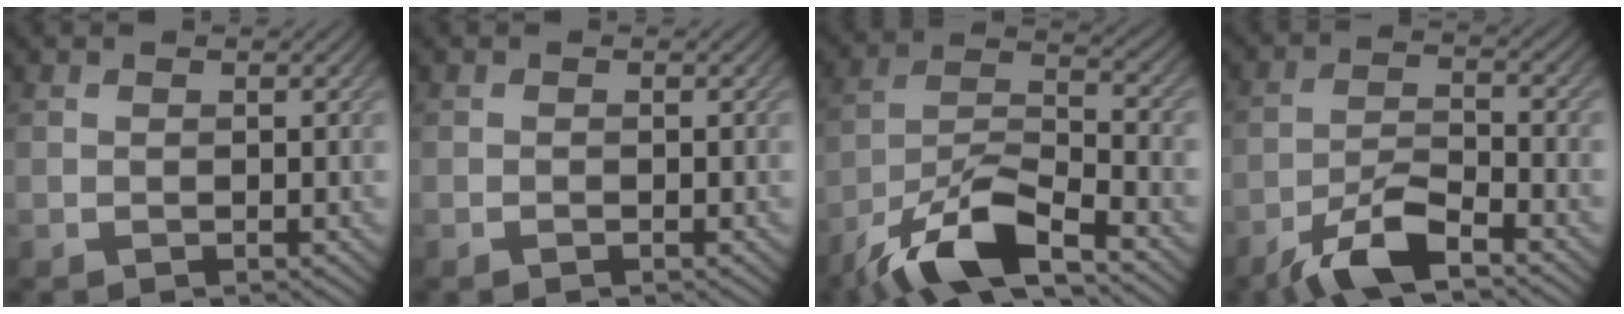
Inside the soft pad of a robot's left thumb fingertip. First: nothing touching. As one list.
[{"total": 0.5, "force": [-0.4, 0.1, 0.3], "torque": [-0.007, -0.001, -0.007]}, {"total": 11.8, "force": [-8.2, 3.3, 7.9], "torque": [-0.150, 0.001, -0.167]}, {"total": 7.5, "force": [-5.3, 1.7, 5.0], "torque": [-0.099, 0.001, -0.106]}]